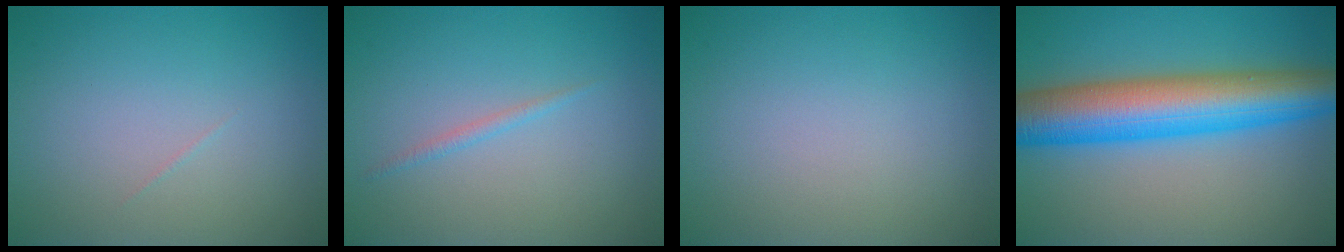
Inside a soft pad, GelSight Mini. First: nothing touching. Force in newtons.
{"total": 0.8, "press": 0.8, "slide": 0.1}
{"total": 0.0}
{"total": 10.6, "press": 10.6, "slide": 0.1}